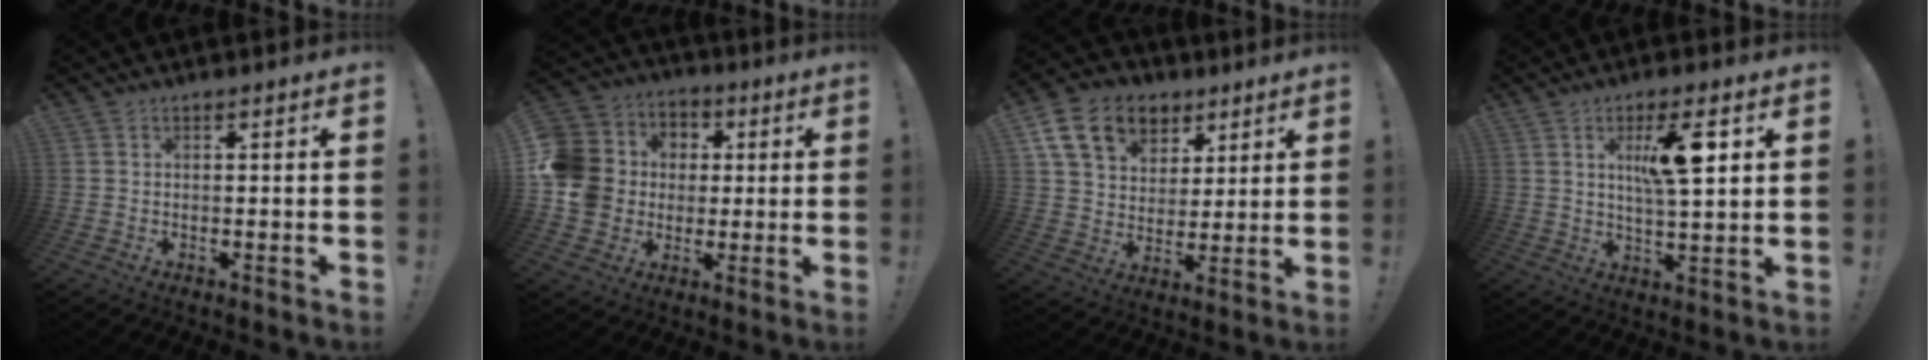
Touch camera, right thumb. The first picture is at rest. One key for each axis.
{"total": 14.5, "fx": 0.0, "fy": 13.3, "fz": 5.9, "tx": -0.106, "ty": 0.007, "tz": 0.015}
{"total": 17.0, "fx": 8.2, "fy": 12.2, "fz": 8.5, "tx": -0.126, "ty": -0.037, "tz": 0.158}
{"total": 11.8, "fx": 4.2, "fy": 2.5, "fz": 10.8, "tx": -0.163, "ty": -0.012, "tz": 0.060}